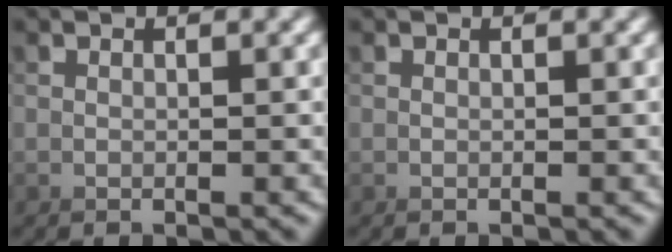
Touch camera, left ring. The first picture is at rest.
{"total": 0.0}